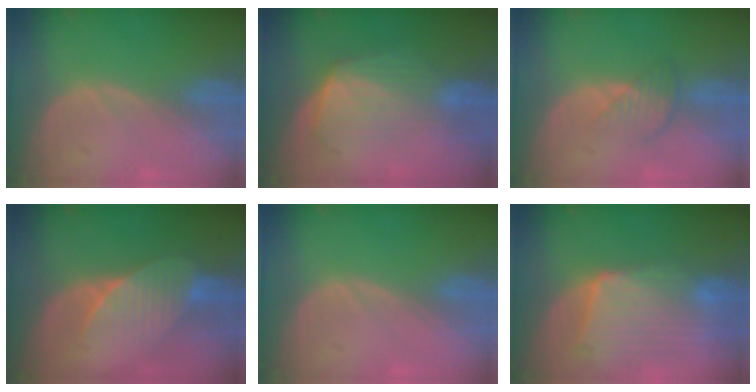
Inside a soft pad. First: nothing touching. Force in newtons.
{"total": 7.2, "press": 6.5, "slide": 3.0}
{"total": 3.8, "press": 3.4, "slide": 1.6}
{"total": 7.4, "press": 6.9, "slide": 2.4}
{"total": 0.0}
{"total": 10.3, "press": 9.0, "slide": 4.8}